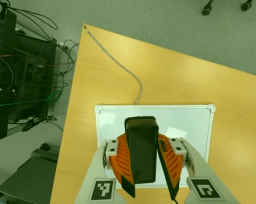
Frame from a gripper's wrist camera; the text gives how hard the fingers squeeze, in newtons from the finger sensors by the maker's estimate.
{"total": 11.8, "left": 11.1, "right": 12.5}